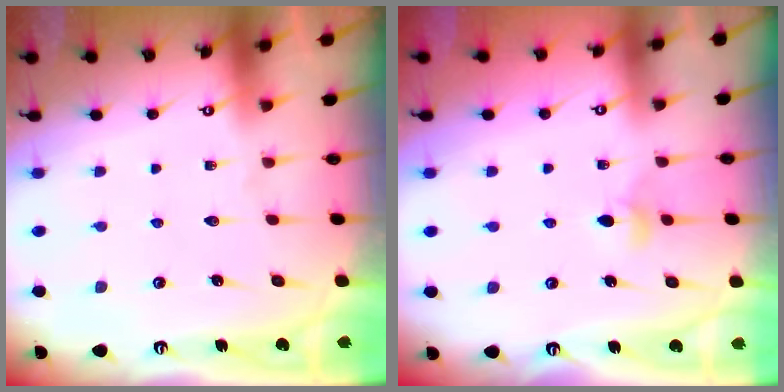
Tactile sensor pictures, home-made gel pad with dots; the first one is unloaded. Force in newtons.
{"total": 3.3, "press": 3.2, "slide": 0.8}